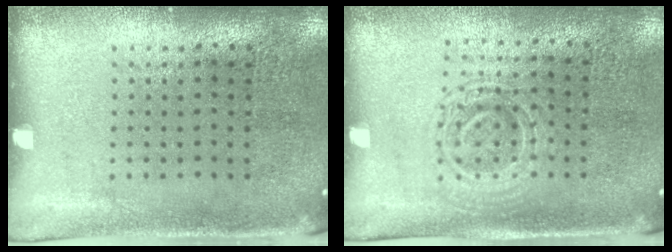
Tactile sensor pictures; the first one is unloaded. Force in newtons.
{"total": 1.4, "press": 1.3, "slide": 0.4}